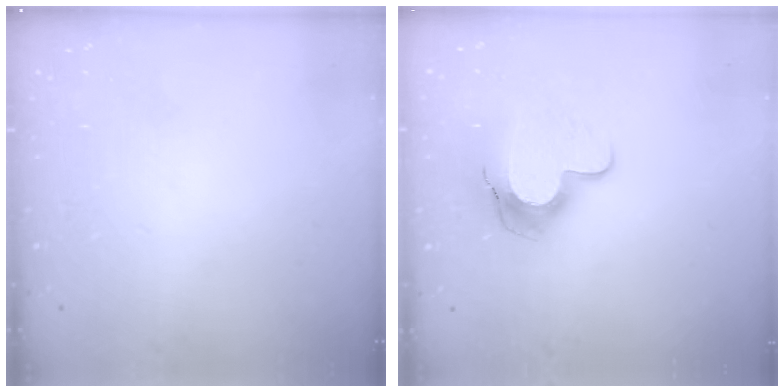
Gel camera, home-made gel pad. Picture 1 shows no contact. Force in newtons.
{"total": 12.6, "press": 12.5, "slide": 1.1}